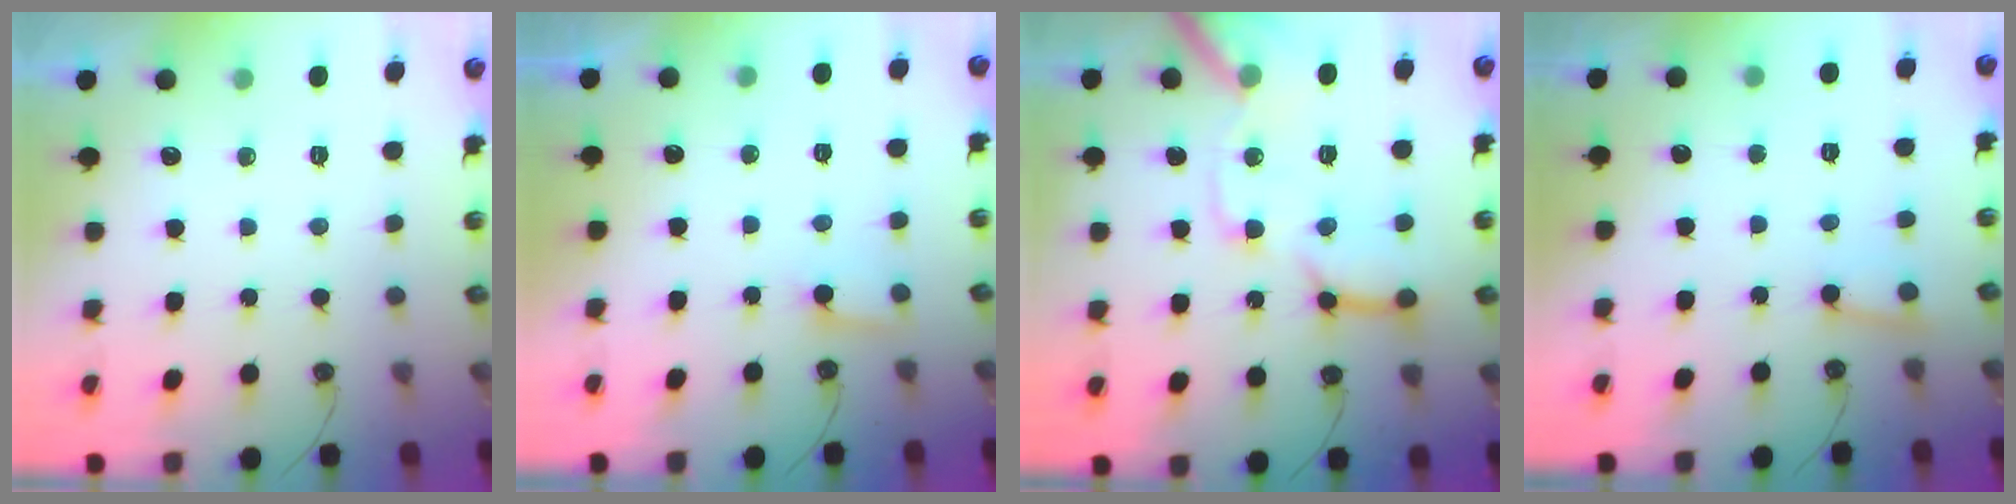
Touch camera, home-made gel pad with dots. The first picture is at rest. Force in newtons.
{"total": 5.0, "press": 5.0, "slide": 0.4}
{"total": 18.3, "press": 18.2, "slide": 2.3}
{"total": 2.9, "press": 2.9, "slide": 0.3}